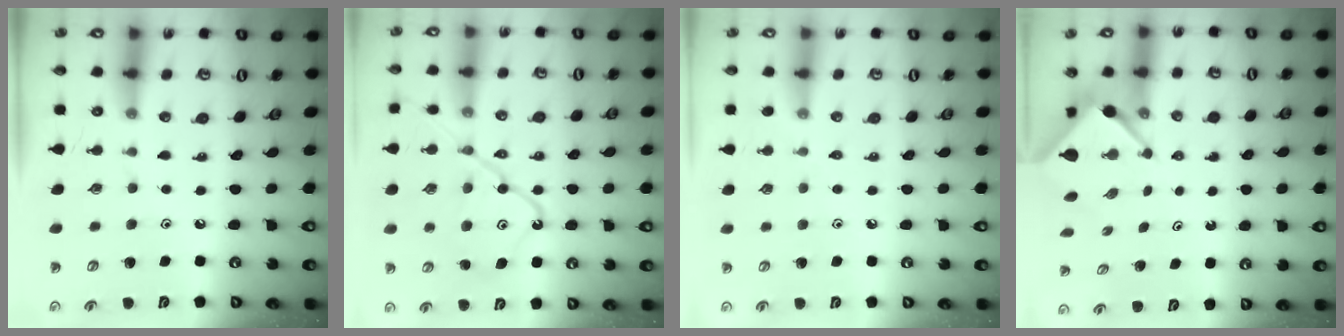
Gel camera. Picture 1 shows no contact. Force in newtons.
{"total": 15.5, "press": 15.4, "slide": 1.6}
{"total": 2.5, "press": 2.5, "slide": 0.5}
{"total": 3.0, "press": 3.0, "slide": 0.2}